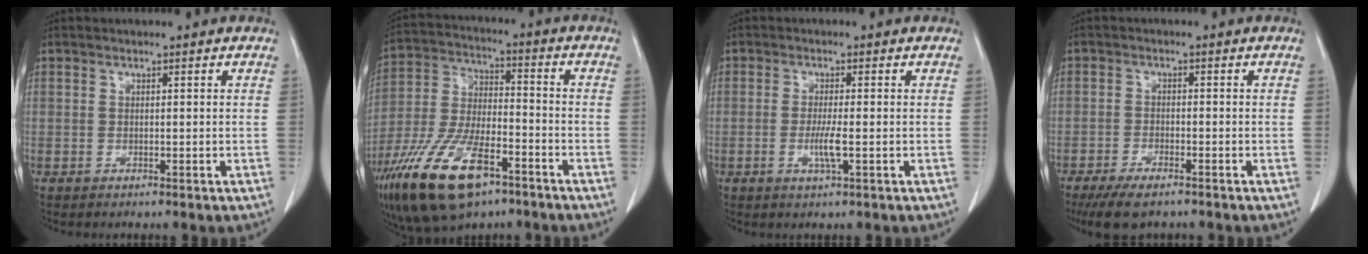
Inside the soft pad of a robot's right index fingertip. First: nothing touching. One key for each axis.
{"total": 18.0, "fx": -10.7, "fy": 6.5, "fz": 12.9, "tx": -0.283, "ty": -0.021, "tz": -0.195}
{"total": 3.2, "fx": -0.7, "fy": 0.0, "fz": 3.1, "tx": -0.064, "ty": -0.007, "tz": -0.015}
{"total": 6.3, "fx": -4.9, "fy": 1.7, "fz": 3.6, "tx": -0.063, "ty": -0.011, "tz": -0.081}